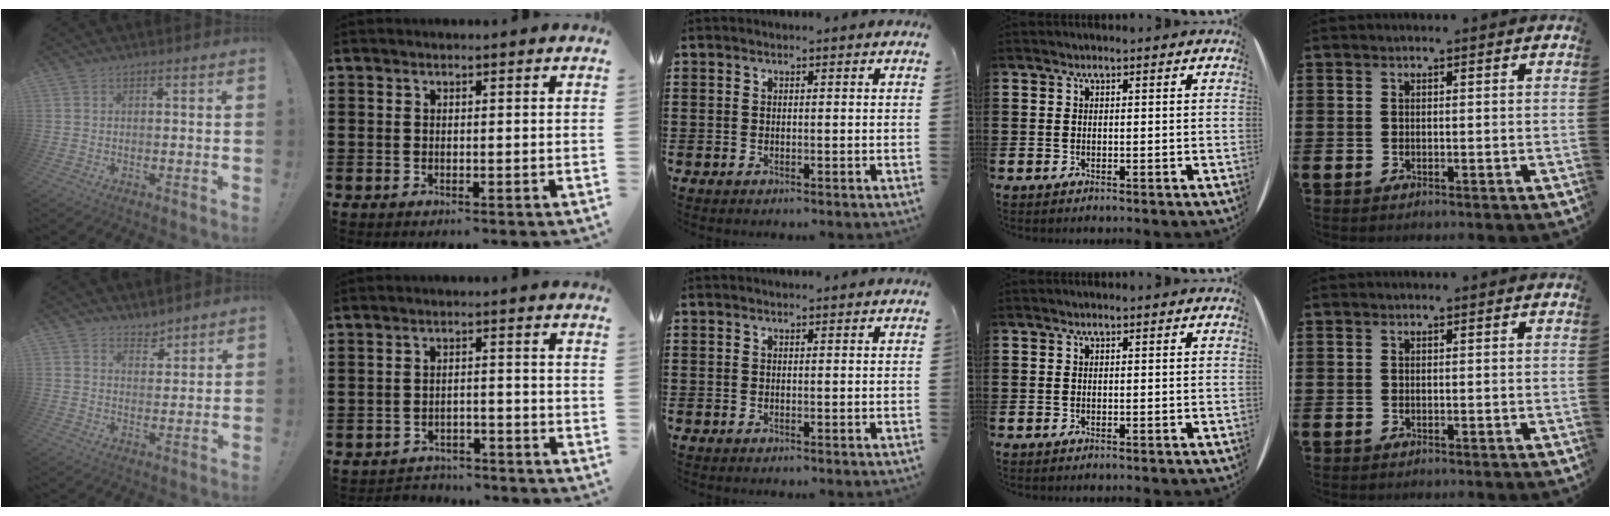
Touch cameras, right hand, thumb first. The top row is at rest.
{"thumb": {"total": 4.4, "force": [3.7, 2.3, 0.5], "torque": [-0.001, -0.032, 0.070]}, "index": {"total": 2.8, "force": [-2.8, 0.6, 0.3], "torque": [-0.011, 0.003, -0.059]}, "middle": {"total": 0.5, "force": [0.5, -0.1, 0.0], "torque": [-0.001, -0.002, 0.010]}}